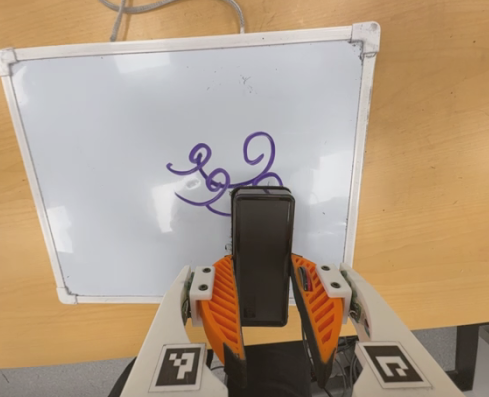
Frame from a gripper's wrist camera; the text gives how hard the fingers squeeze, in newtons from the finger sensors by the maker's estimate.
{"total": 4.3, "left": 3.1, "right": 5.6}